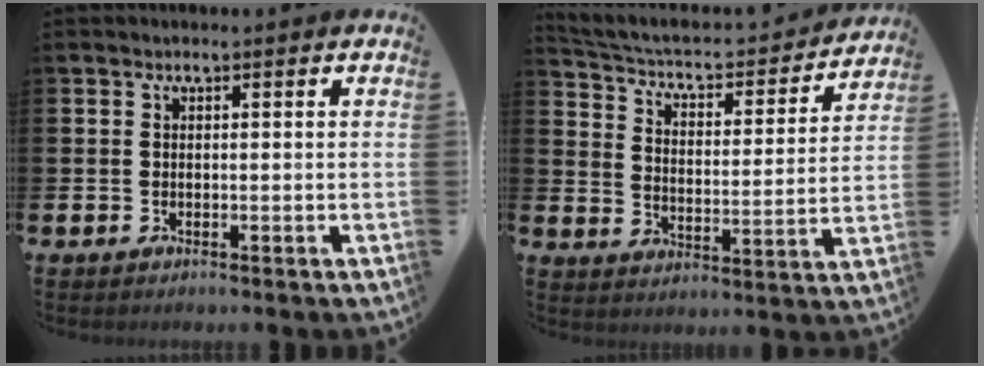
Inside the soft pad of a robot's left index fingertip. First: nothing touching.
{"total": 5.1, "force": [4.4, 1.9, 1.7], "torque": [-0.061, -0.035, 0.067]}